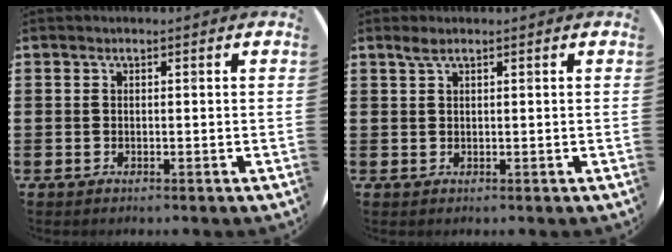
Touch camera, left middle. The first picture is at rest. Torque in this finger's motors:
{"motor_torque": [0.40, -0.38, 0.02, 0.03]}